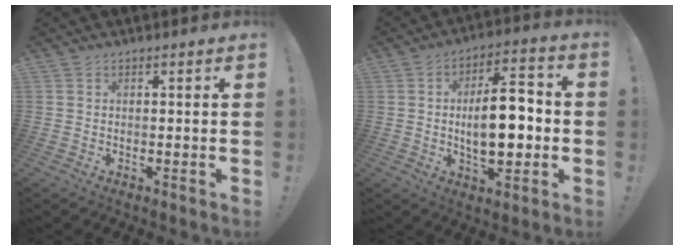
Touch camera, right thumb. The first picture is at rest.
{"total": 15.0, "force": [-1.1, 7.2, 13.2], "torque": [-0.209, 0.001, -0.027]}